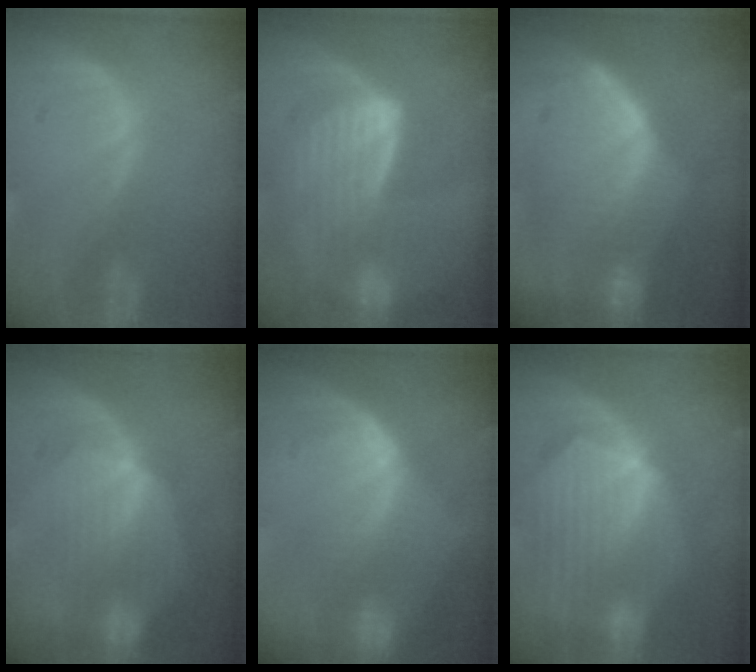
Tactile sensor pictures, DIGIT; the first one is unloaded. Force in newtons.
{"total": 7.6, "press": 7.2, "slide": 2.2}
{"total": 9.3, "press": 9.0, "slide": 2.5}
{"total": 7.3, "press": 7.2, "slide": 0.7}
{"total": 7.9, "press": 7.4, "slide": 2.5}
{"total": 10.4, "press": 9.1, "slide": 5.1}